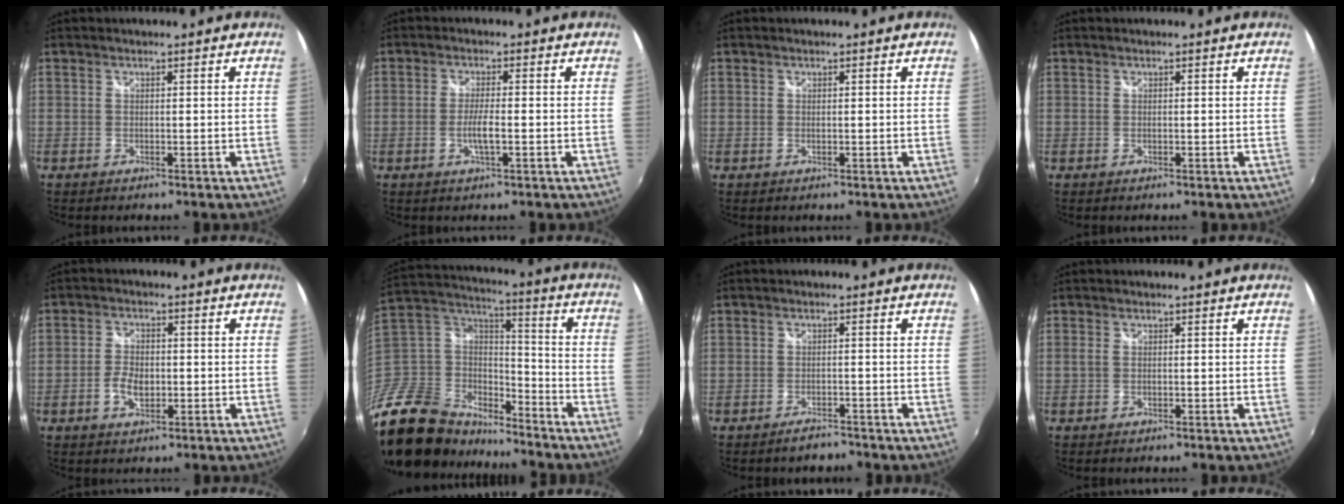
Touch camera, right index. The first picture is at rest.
{"total": 3.3, "force": [-1.1, 0.2, 3.1], "torque": [-0.060, -0.004, -0.021]}
{"total": 0.0}
{"total": 0.0}
{"total": 4.4, "force": [-1.3, 2.7, 3.3], "torque": [-0.071, 0.004, -0.022]}
{"total": 24.4, "force": [-18.4, 12.7, 9.9], "torque": [-0.239, 0.020, -0.314]}
{"total": 2.5, "force": [-2.3, 0.9, 0.6], "torque": [-0.014, 0.001, -0.035]}
{"total": 0.6, "force": [0.0, 0.3, 0.6], "torque": [-0.013, 0.000, -0.001]}